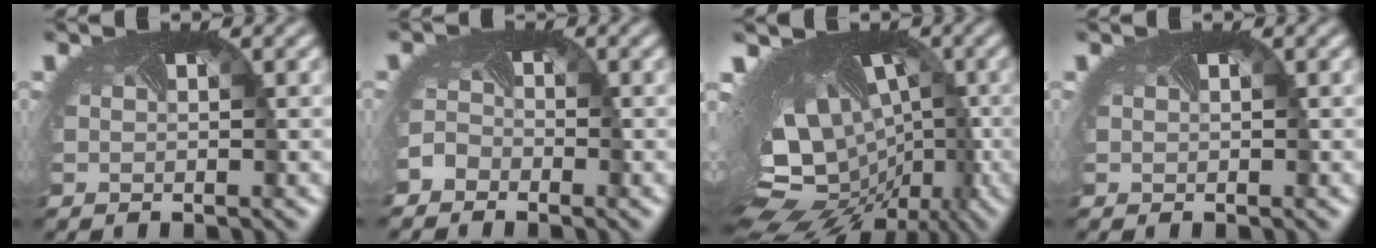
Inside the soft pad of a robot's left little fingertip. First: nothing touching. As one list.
[{"total": 2.4, "force": [-2.0, 1.2, 0.0], "torque": [-0.006, -0.008, -0.042]}, {"total": 17.6, "force": [-3.2, 11.3, 13.1], "torque": [-0.196, 0.020, -0.041]}, {"total": 0.0}]